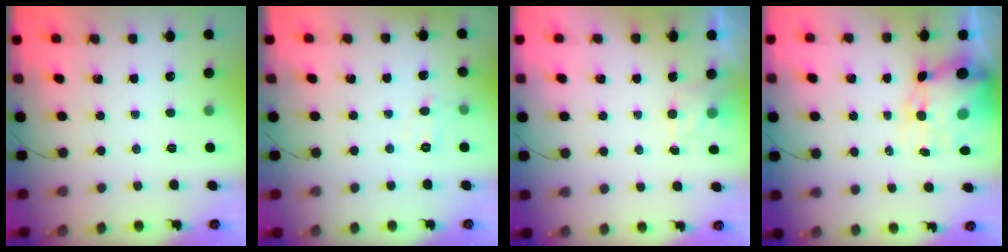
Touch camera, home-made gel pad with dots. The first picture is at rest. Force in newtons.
{"total": 5.0, "press": 4.8, "slide": 1.5}
{"total": 2.2, "press": 1.8, "slide": 1.3}
{"total": 10.2, "press": 9.8, "slide": 3.0}